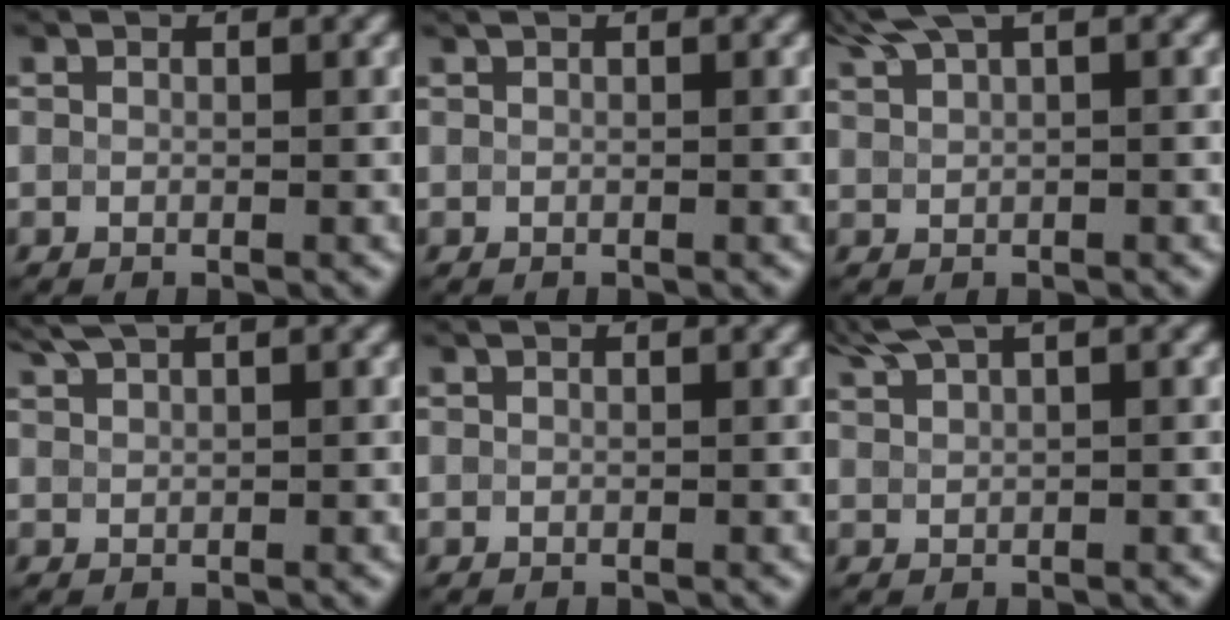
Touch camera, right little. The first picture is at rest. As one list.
[{"total": 0.0}, {"total": 3.0, "force": [2.4, 0.3, 1.7], "torque": [-0.041, 0.017, 0.050]}, {"total": 2.1, "force": [1.9, 0.1, 1.1], "torque": [-0.022, 0.014, 0.040]}, {"total": 0.0}, {"total": 3.0, "force": [2.6, 0.2, 1.5], "torque": [-0.037, 0.020, 0.055]}]